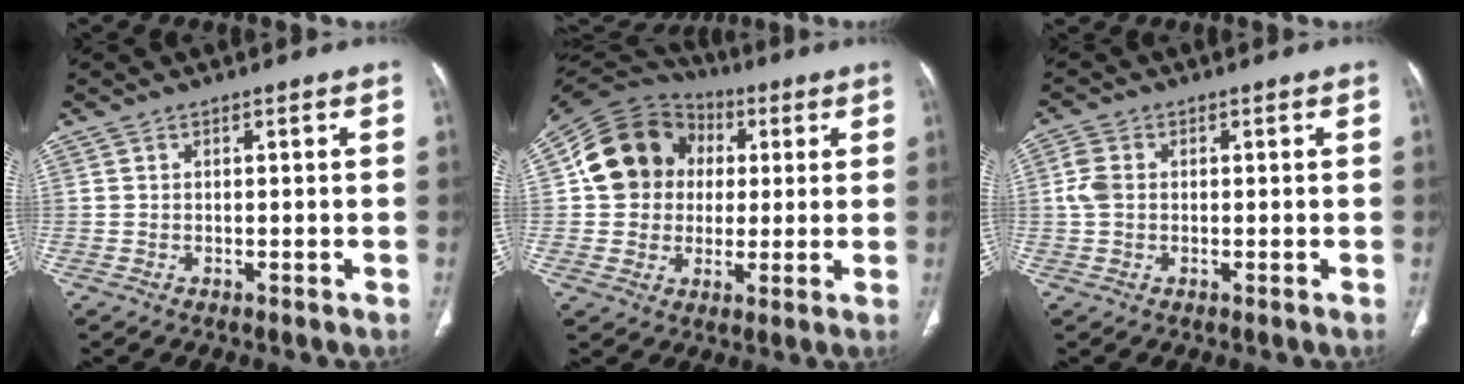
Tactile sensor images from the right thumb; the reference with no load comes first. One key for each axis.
{"total": 15.4, "fx": 2.4, "fy": 13.4, "fz": 7.1, "tx": -0.104, "ty": 0.020, "tz": 0.037}
{"total": 3.5, "fx": 0.1, "fy": 2.6, "fz": 2.4, "tx": -0.061, "ty": 0.007, "tz": -0.002}